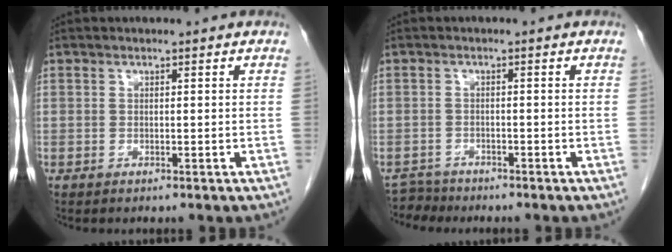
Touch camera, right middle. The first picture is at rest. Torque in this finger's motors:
{"motor_torque": [-0.39, -0.32, -0.21, -0.04]}